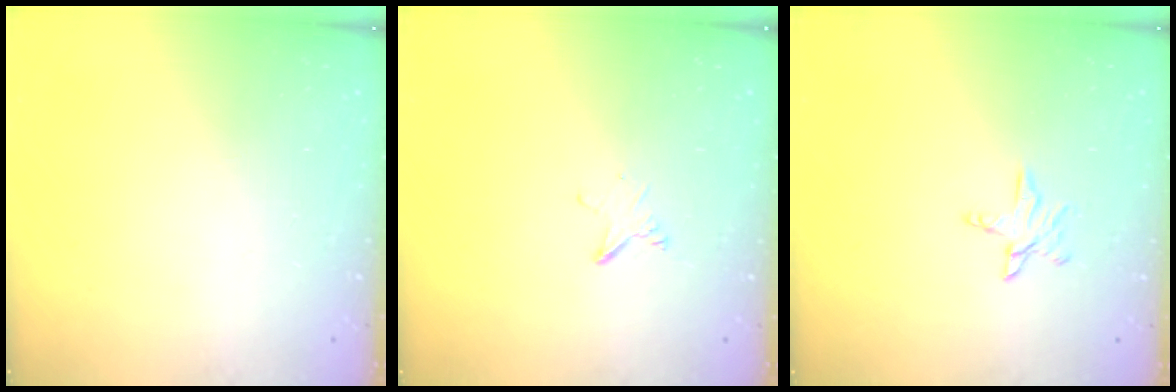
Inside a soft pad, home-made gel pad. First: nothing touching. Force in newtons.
{"total": 2.5, "press": 2.5, "slide": 0.1}
{"total": 5.7, "press": 5.6, "slide": 0.5}